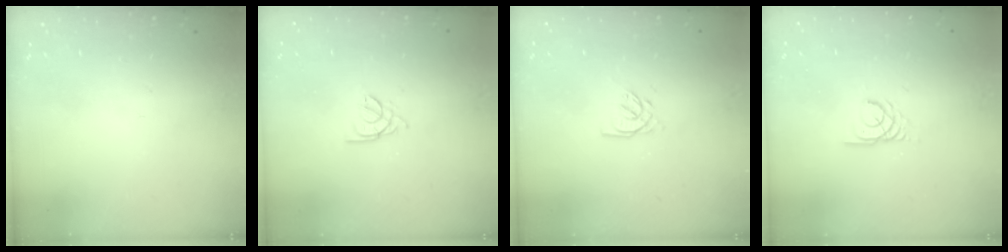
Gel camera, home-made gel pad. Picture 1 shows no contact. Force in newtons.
{"total": 1.8, "press": 1.7, "slide": 0.5}
{"total": 4.2, "press": 4.1, "slide": 0.4}
{"total": 2.3, "press": 2.3, "slide": 0.1}